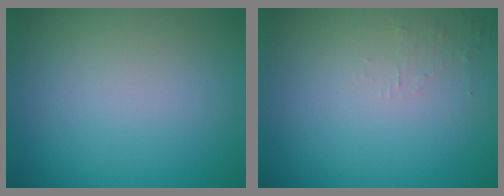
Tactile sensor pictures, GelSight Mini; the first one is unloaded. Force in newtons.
{"total": 0.9, "press": 0.9, "slide": 0.1}